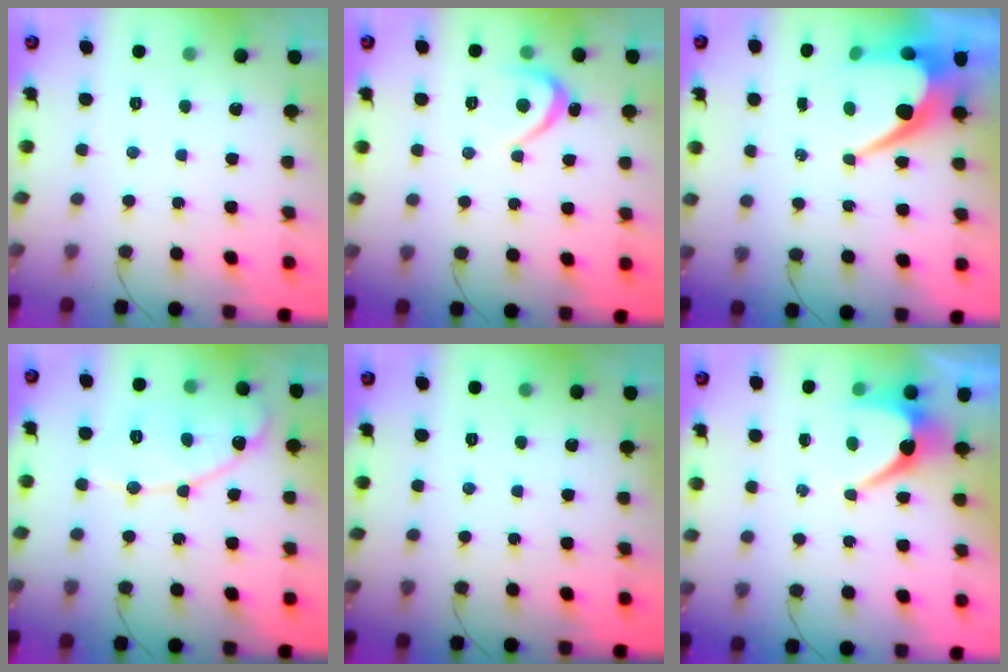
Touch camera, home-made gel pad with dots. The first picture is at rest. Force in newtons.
{"total": 3.3, "press": 3.2, "slide": 0.4}
{"total": 10.3, "press": 10.3, "slide": 0.5}
{"total": 12.2, "press": 12.1, "slide": 1.0}
{"total": 0.0}
{"total": 7.0, "press": 6.9, "slide": 0.7}